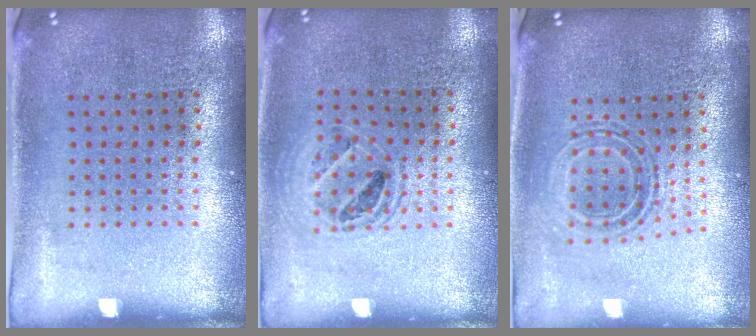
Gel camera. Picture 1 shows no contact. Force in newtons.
{"total": 1.4, "press": 1.3, "slide": 0.5}
{"total": 0.8, "press": 0.8, "slide": 0.3}